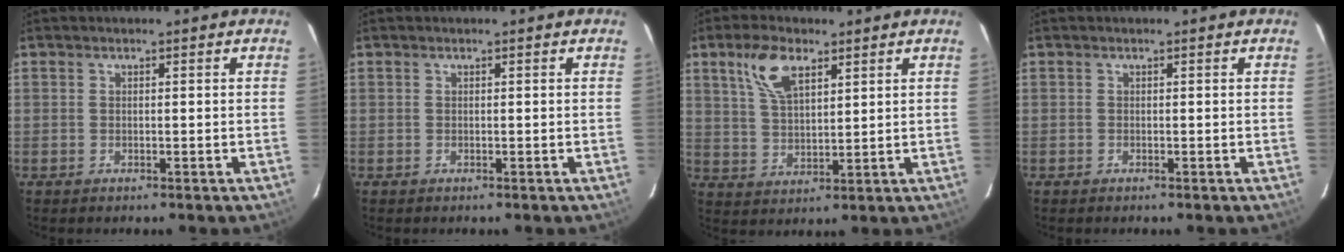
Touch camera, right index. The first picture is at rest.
{"total": 0.0}
{"total": 8.3, "force": [4.6, 3.9, 5.8], "torque": [-0.115, 0.014, 0.091]}
{"total": 0.0}